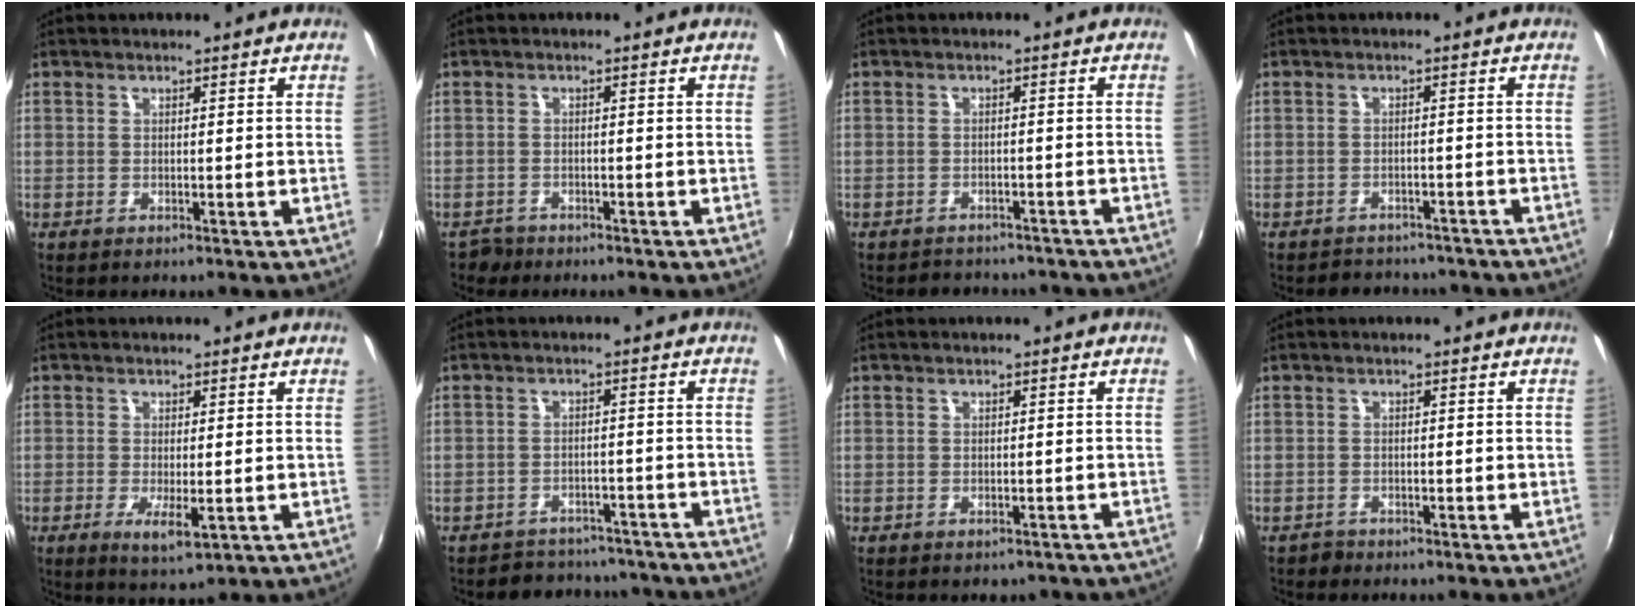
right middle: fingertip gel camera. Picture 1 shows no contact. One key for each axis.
{"total": 2.0, "fx": -1.6, "fy": 1.2, "fz": -0.1, "tx": -0.003, "ty": 0.001, "tz": -0.031}
{"total": 8.5, "fx": -7.4, "fy": 3.3, "fz": 2.6, "tx": -0.055, "ty": -0.008, "tz": -0.092}
{"total": 9.3, "fx": -8.1, "fy": 3.7, "fz": 2.6, "tx": -0.058, "ty": -0.001, "tz": -0.100}
{"total": 4.3, "fx": -1.3, "fy": 1.1, "fz": 4.0, "tx": -0.078, "ty": -0.015, "tz": -0.019}
{"total": 13.7, "fx": -12.1, "fy": 5.3, "fz": 3.5, "tx": -0.081, "ty": 0.017, "tz": -0.146}
{"total": 4.1, "fx": -3.4, "fy": 1.8, "fz": 1.4, "tx": -0.021, "ty": -0.008, "tz": -0.032}
{"total": 1.3, "fx": -1.1, "fy": 0.7, "fz": -0.1, "tx": -0.002, "ty": 0.001, "tz": -0.019}